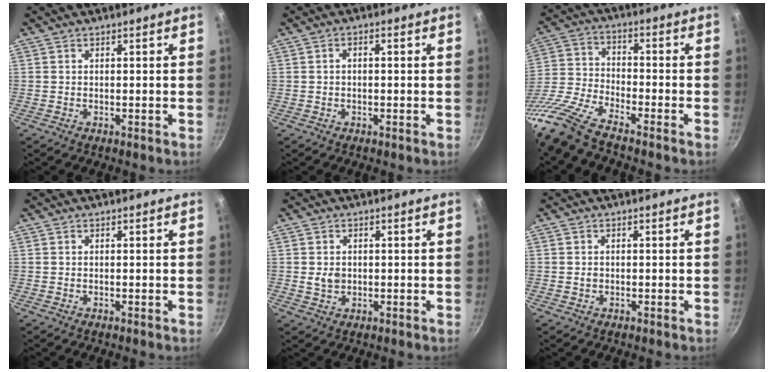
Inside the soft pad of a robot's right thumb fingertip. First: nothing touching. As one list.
[{"total": 1.5, "force": [-0.1, 0.7, 1.2], "torque": [-0.031, 0.012, -0.003]}, {"total": 13.1, "force": [-10.7, 2.9, 7.0], "torque": [-0.153, 0.044, -0.231]}, {"total": 0.0}, {"total": 2.5, "force": [0.1, 2.2, 1.3], "torque": [-0.013, -0.003, 0.004]}, {"total": 0.7, "force": [-0.1, 0.7, 0.1], "torque": [-0.001, 0.002, 0.000]}]